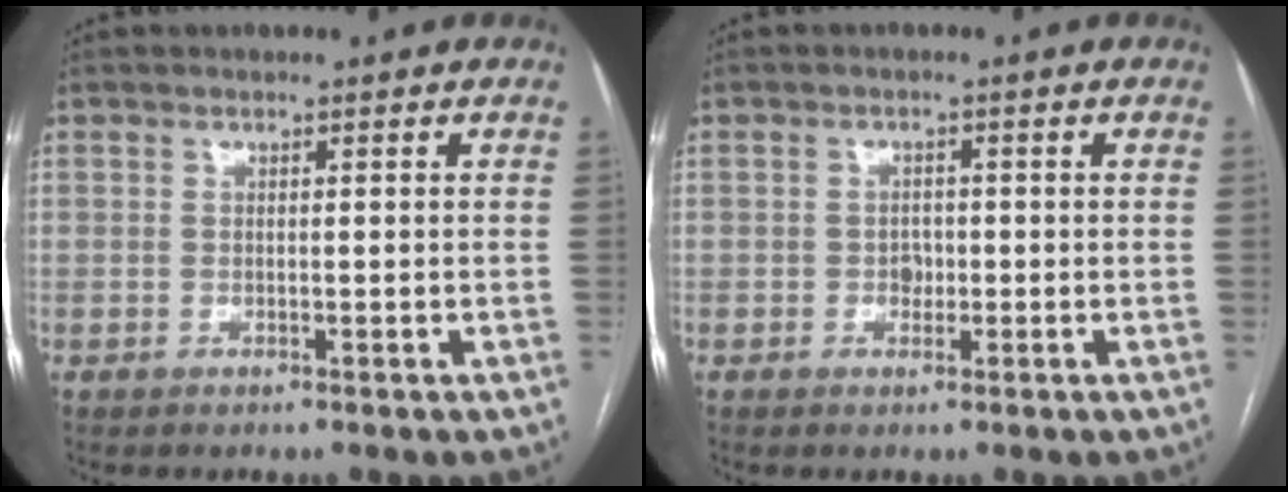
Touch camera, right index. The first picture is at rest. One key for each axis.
{"total": 1.7, "fx": -0.4, "fy": 1.3, "fz": 1.0, "tx": -0.012, "ty": 0.005, "tz": -0.005}